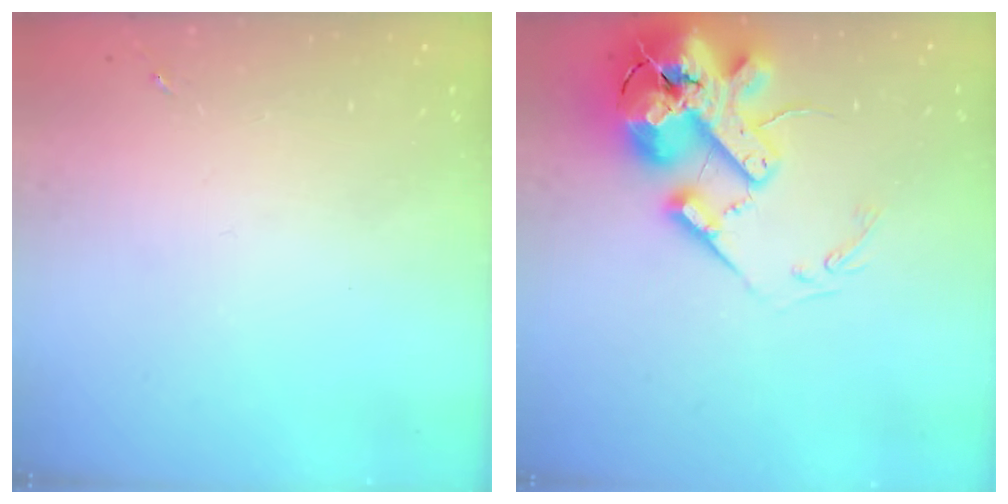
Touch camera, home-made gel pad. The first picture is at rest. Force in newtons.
{"total": 20.9, "press": 20.6, "slide": 3.4}